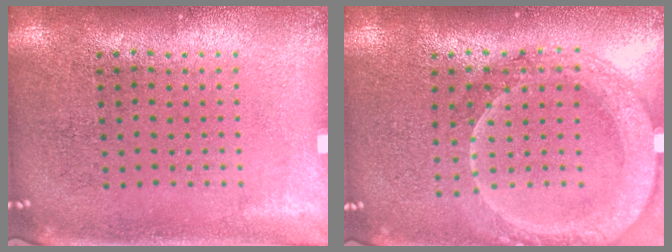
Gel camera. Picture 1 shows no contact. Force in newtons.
{"total": 2.1, "press": 1.9, "slide": 0.8}